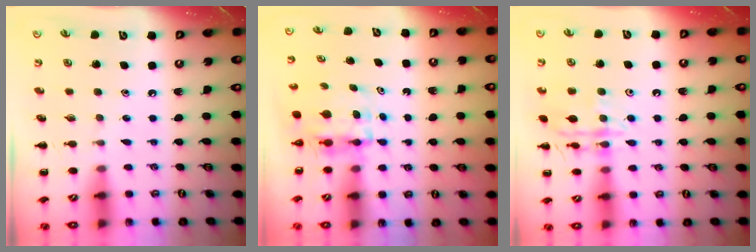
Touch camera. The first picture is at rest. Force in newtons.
{"total": 3.9, "press": 3.9, "slide": 0.3}
{"total": 13.4, "press": 13.4, "slide": 0.8}